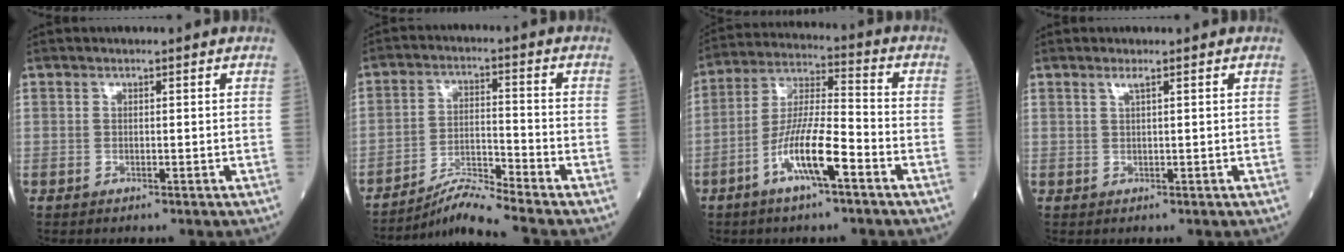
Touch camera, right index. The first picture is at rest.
{"total": 6.8, "force": [-6.3, -2.1, 1.8], "torque": [-0.042, -0.012, -0.114]}
{"total": 10.9, "force": [-5.0, 1.4, 9.5], "torque": [-0.186, -0.001, -0.097]}
{"total": 0.9, "force": [0.5, -0.2, 0.7], "torque": [-0.020, 0.003, 0.012]}